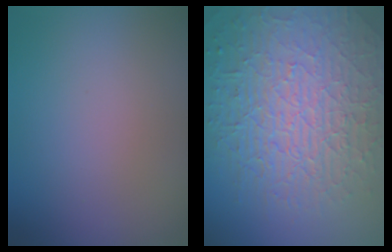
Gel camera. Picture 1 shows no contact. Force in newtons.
{"total": 9.9, "press": 6.5, "slide": 7.5}